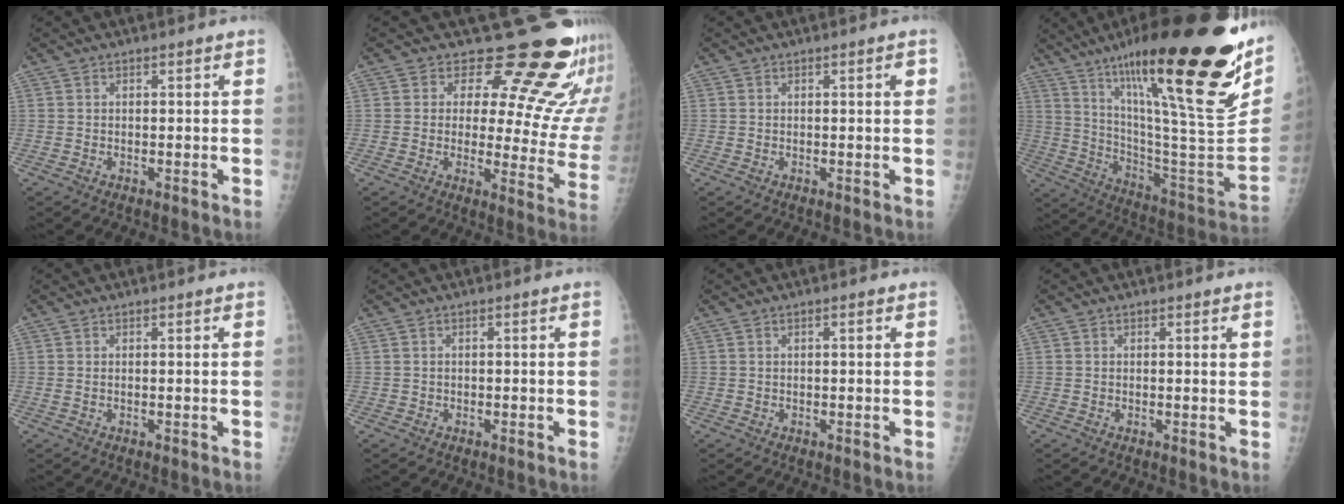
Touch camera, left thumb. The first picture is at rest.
{"total": 19.6, "force": [16.2, 6.7, 8.8], "torque": [-0.062, -0.136, 0.181]}
{"total": 1.2, "force": [0.4, 0.2, 1.2], "torque": [-0.017, 0.001, 0.005]}
{"total": 37.8, "force": [21.7, 7.6, 30.0], "torque": [-0.381, -0.049, 0.353]}
{"total": 0.5, "force": [0.1, -0.1, 0.5], "torque": [-0.018, -0.003, 0.004]}
{"total": 0.0}
{"total": 0.9, "force": [0.3, 0.2, 0.8], "torque": [-0.016, 0.001, 0.004]}
{"total": 0.9, "force": [0.4, 0.1, 0.8], "torque": [-0.012, -0.001, 0.003]}